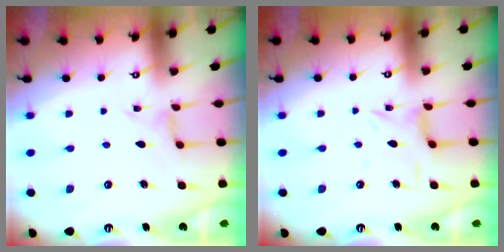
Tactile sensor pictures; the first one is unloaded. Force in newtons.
{"total": 1.6, "press": 1.6, "slide": 0.5}